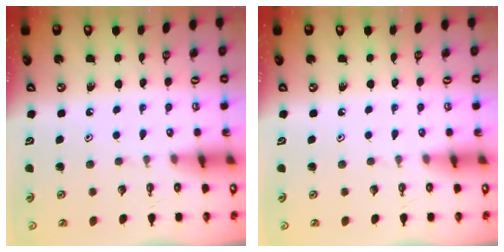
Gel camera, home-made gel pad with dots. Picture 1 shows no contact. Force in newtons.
{"total": 0.0}